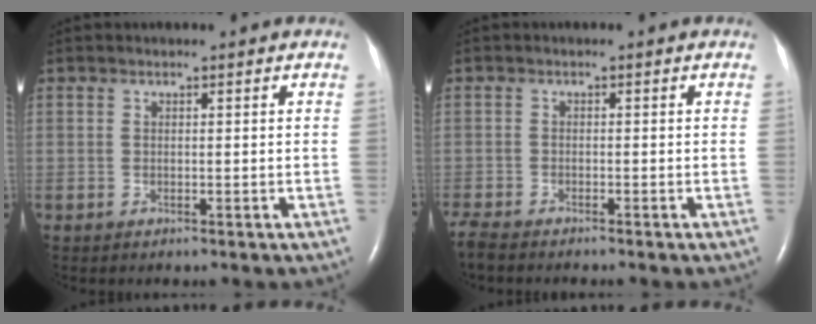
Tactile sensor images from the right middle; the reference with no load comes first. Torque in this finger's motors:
{"motor_torque": [-0.02, 0.01, 0.01, 0.03]}